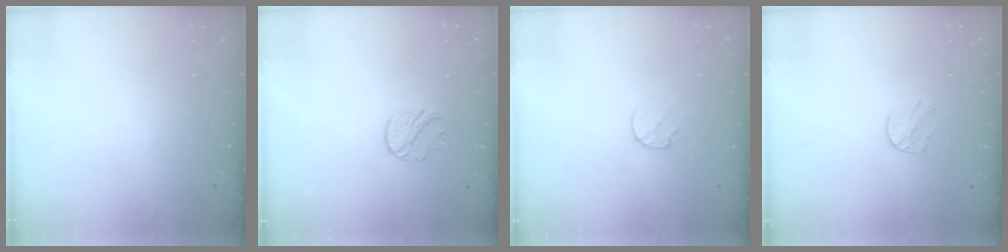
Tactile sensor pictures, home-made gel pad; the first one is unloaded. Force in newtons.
{"total": 7.6, "press": 7.6, "slide": 0.2}
{"total": 6.0, "press": 6.0, "slide": 0.6}
{"total": 5.9, "press": 5.9, "slide": 0.6}